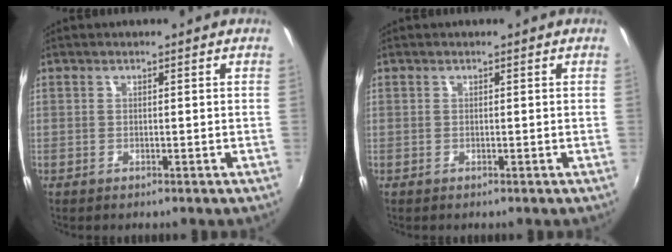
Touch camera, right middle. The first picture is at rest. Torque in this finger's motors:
{"motor_torque": [-0.01, -0.01, 0.00, 0.00]}